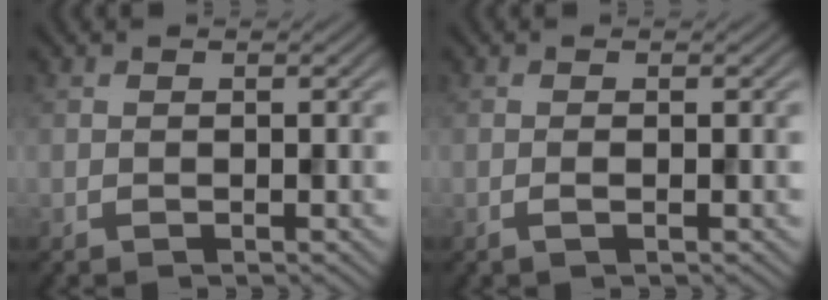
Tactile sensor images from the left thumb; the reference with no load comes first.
{"total": 0.9, "force": [-0.3, 0.0, 0.8], "torque": [-0.017, 0.000, -0.007]}